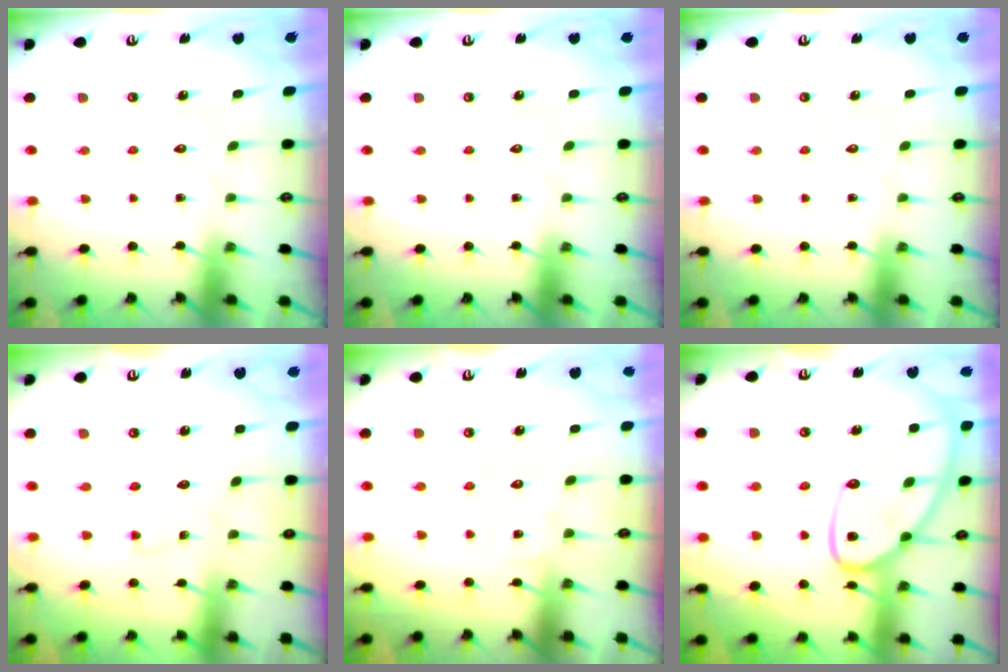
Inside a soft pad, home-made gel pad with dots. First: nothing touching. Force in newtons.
{"total": 0.0}
{"total": 0.0}
{"total": 2.5, "press": 2.5, "slide": 0.3}
{"total": 2.7, "press": 2.7, "slide": 0.3}
{"total": 17.1, "press": 17.0, "slide": 1.5}